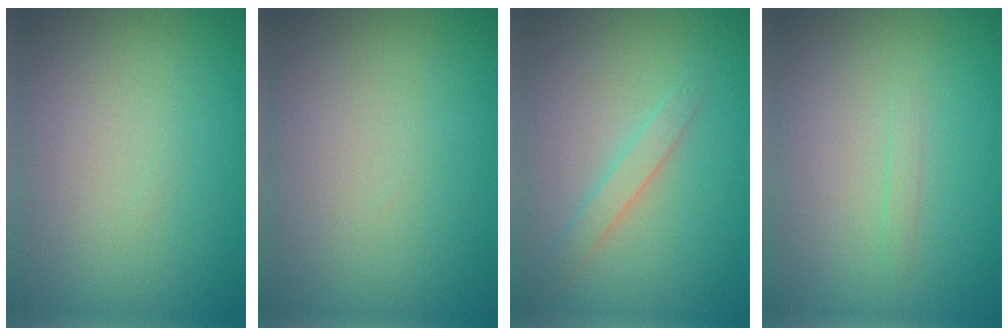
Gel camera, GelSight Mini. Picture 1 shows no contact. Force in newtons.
{"total": 0.0}
{"total": 1.6, "press": 1.6, "slide": 0.1}
{"total": 0.6, "press": 0.6, "slide": 0.1}